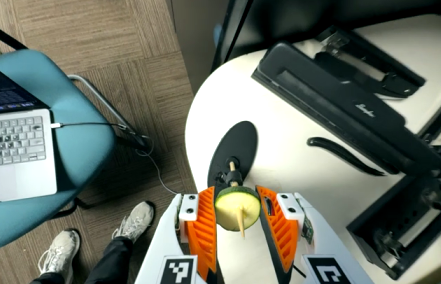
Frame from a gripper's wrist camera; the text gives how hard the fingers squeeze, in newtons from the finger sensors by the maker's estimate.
{"total": 10.1, "left": 10.5, "right": 9.8}